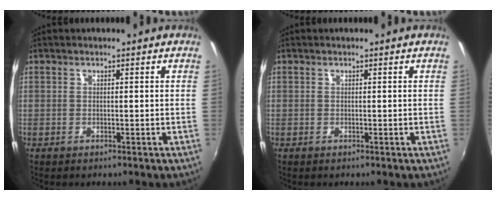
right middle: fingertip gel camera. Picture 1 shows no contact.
{"total": 0.0}